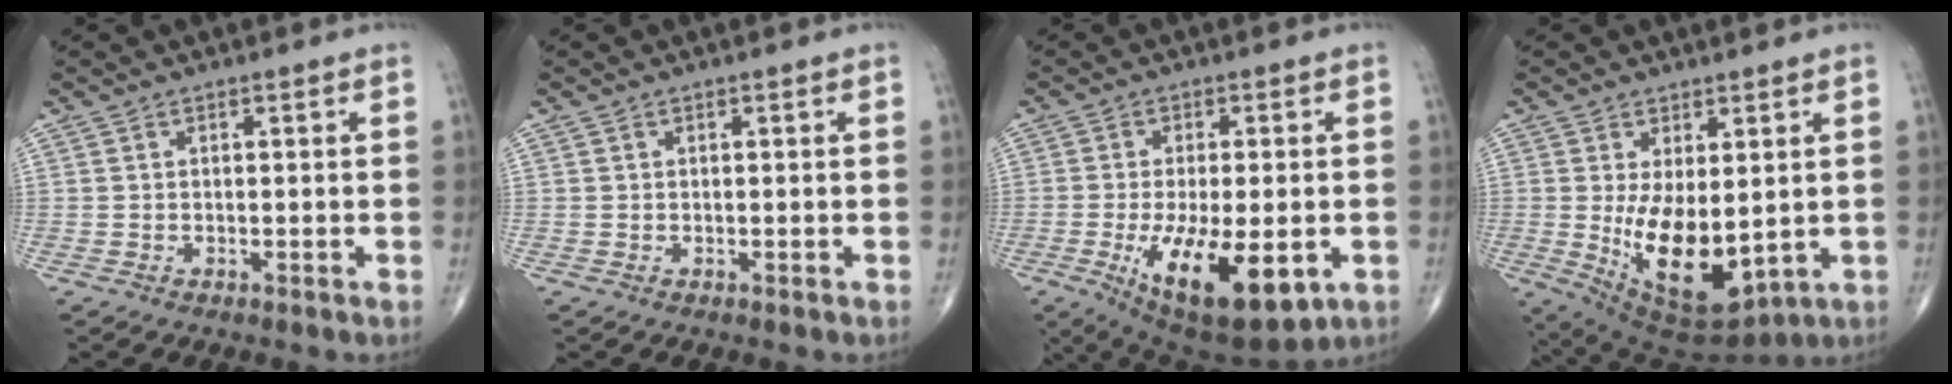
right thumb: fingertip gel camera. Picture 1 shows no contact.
{"total": 0.0}
{"total": 17.1, "force": [-5.2, 6.9, 14.7], "torque": [-0.236, -0.019, -0.062]}
{"total": 13.8, "force": [-0.6, 6.9, 11.9], "torque": [-0.186, -0.028, 0.016]}